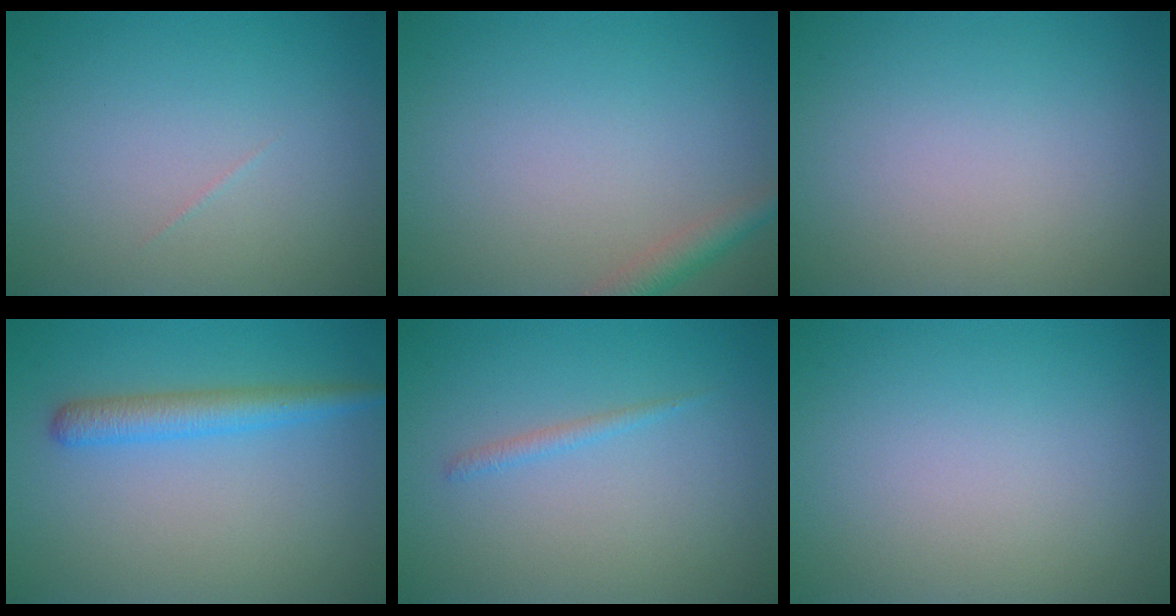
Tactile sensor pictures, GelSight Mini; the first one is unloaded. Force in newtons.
{"total": 2.0, "press": 2.0, "slide": 0.1}
{"total": 0.0}
{"total": 3.0, "press": 3.0, "slide": 0.2}
{"total": 0.9, "press": 0.9, "slide": 0.1}
{"total": 0.0}